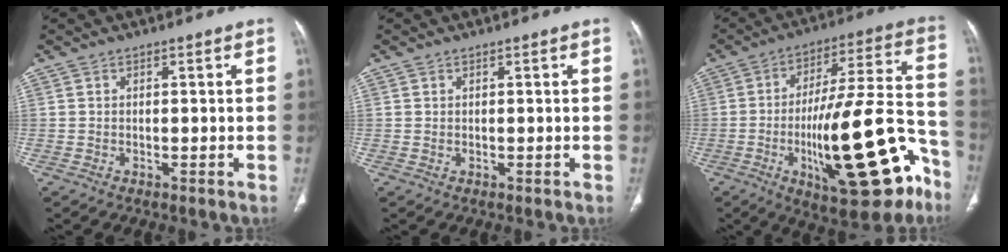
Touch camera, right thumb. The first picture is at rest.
{"total": 0.0}
{"total": 26.0, "force": [-10.4, 7.9, 22.5], "torque": [-0.317, 0.058, -0.146]}